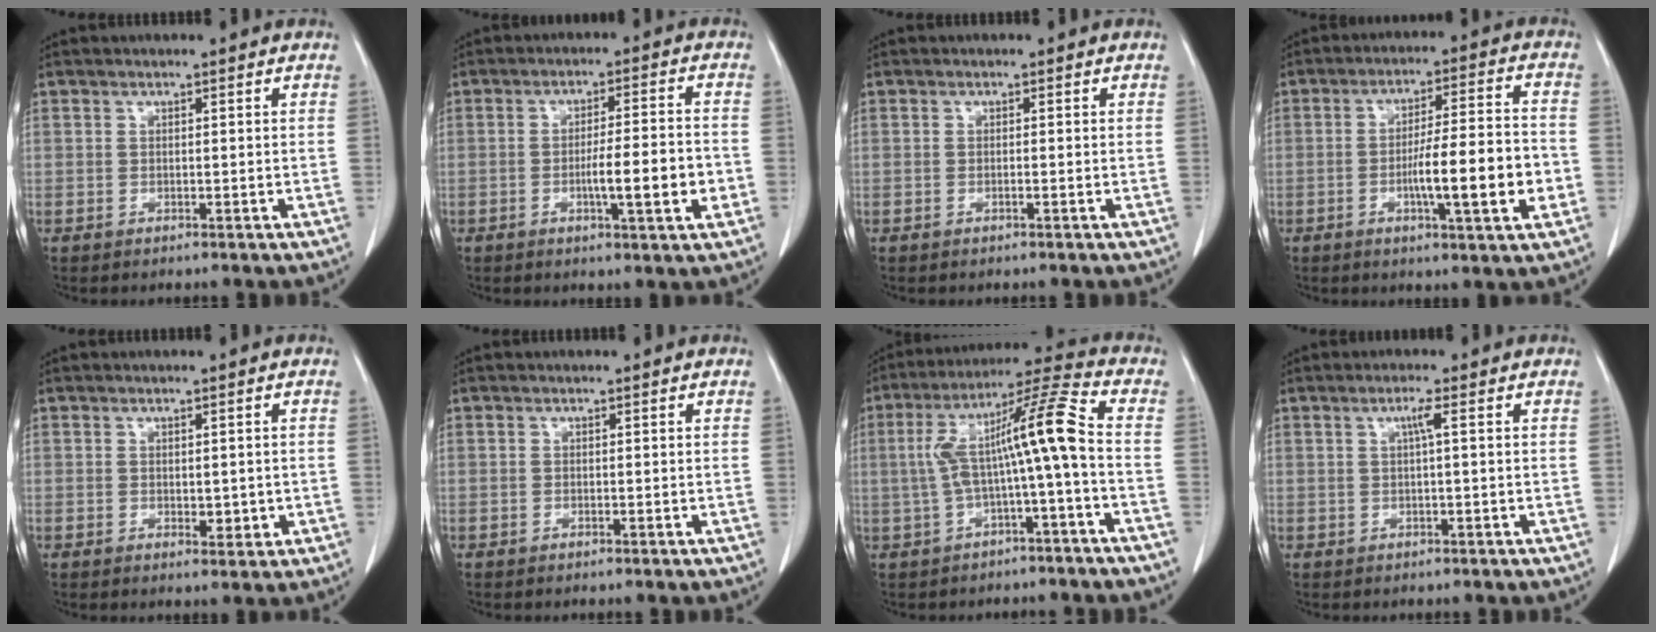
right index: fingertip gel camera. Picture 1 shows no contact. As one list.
[{"total": 8.0, "force": [-2.1, 0.5, 7.7], "torque": [-0.118, 0.002, -0.030]}, {"total": 0.0}, {"total": 11.8, "force": [-3.0, 0.8, 11.4], "torque": [-0.180, 0.004, -0.047]}, {"total": 2.3, "force": [-0.2, 1.3, 1.8], "torque": [-0.020, -0.001, 0.005]}, {"total": 0.0}, {"total": 10.9, "force": [-0.9, -0.4, 10.9], "torque": [-0.193, 0.040, -0.016]}, {"total": 1.8, "force": [0.4, -0.3, 1.7], "torque": [-0.031, 0.003, 0.007]}]